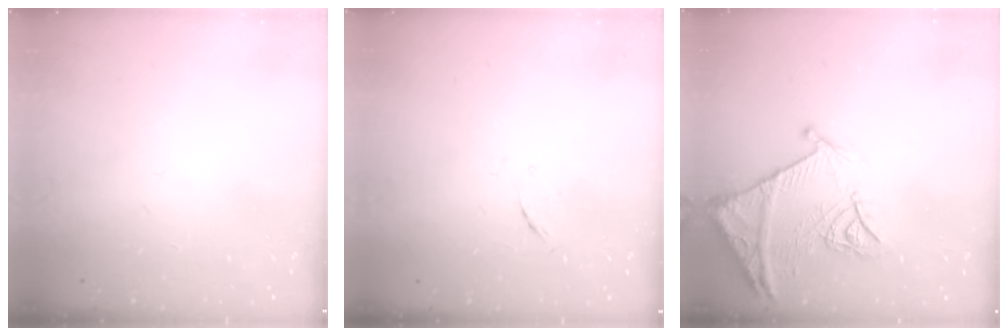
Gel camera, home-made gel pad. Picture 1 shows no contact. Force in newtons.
{"total": 4.8, "press": 4.7, "slide": 1.0}
{"total": 13.6, "press": 13.6, "slide": 1.5}